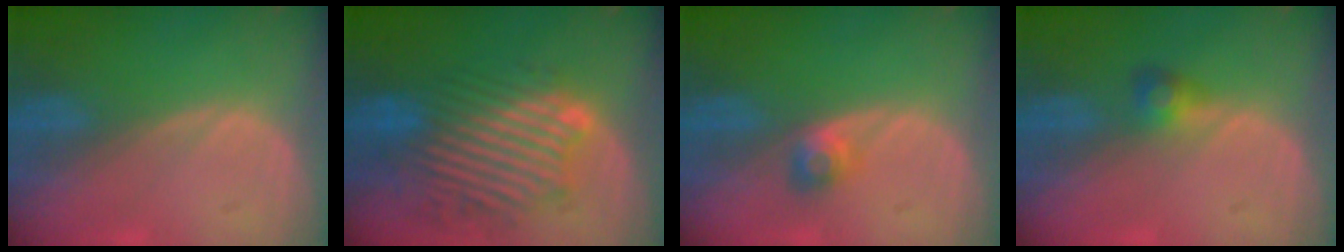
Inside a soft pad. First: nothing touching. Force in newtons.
{"total": 11.0, "press": 10.2, "slide": 4.1}
{"total": 2.5, "press": 2.2, "slide": 1.2}
{"total": 2.5, "press": 2.4, "slide": 0.7}